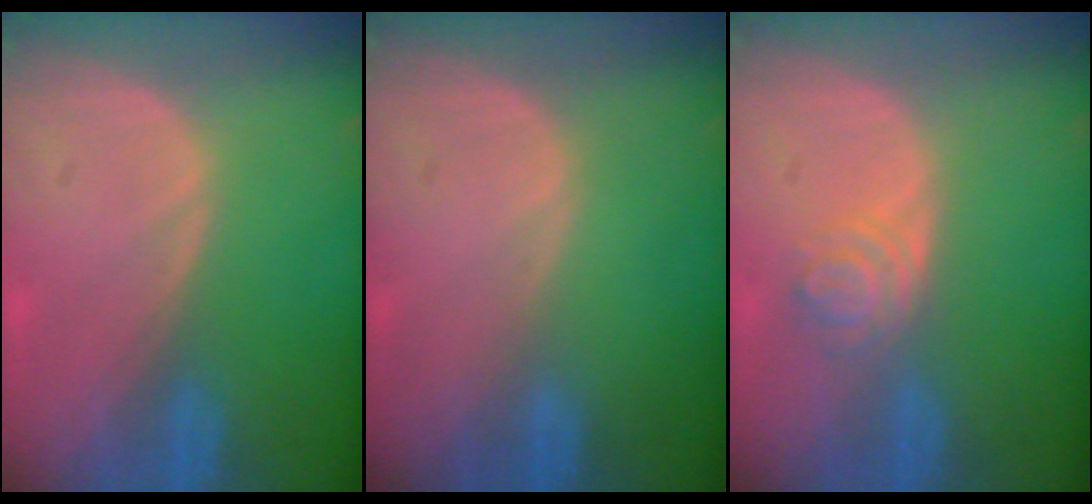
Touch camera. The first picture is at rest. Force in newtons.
{"total": 0.0}
{"total": 4.0, "press": 3.5, "slide": 2.0}